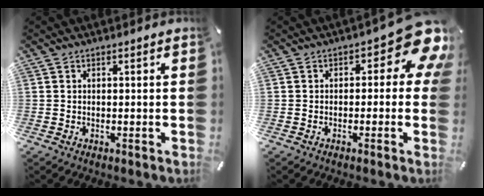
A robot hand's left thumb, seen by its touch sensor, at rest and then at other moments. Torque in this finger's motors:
{"motor_torque": [0.83, 0.83, 0.39, -0.06, 0.09]}